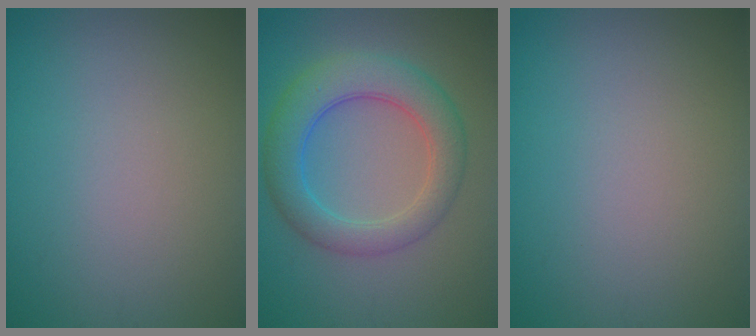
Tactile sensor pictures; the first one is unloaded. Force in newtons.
{"total": 5.9, "press": 5.9, "slide": 0.2}
{"total": 0.0}